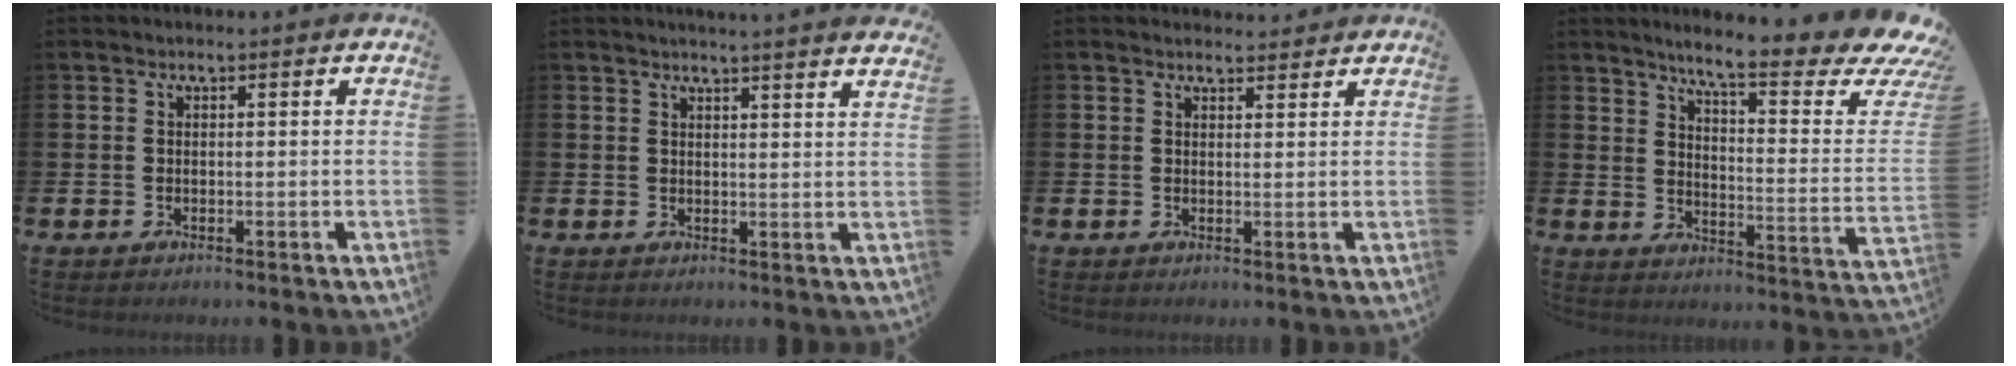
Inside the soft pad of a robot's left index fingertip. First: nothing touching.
{"total": 2.7, "force": [2.7, -0.7, -0.1], "torque": [0.002, -0.018, 0.048]}
{"total": 1.9, "force": [1.8, 0.3, -0.1], "torque": [0.005, -0.010, 0.032]}
{"total": 8.6, "force": [6.3, 1.3, 5.7], "torque": [-0.102, -0.056, 0.095]}